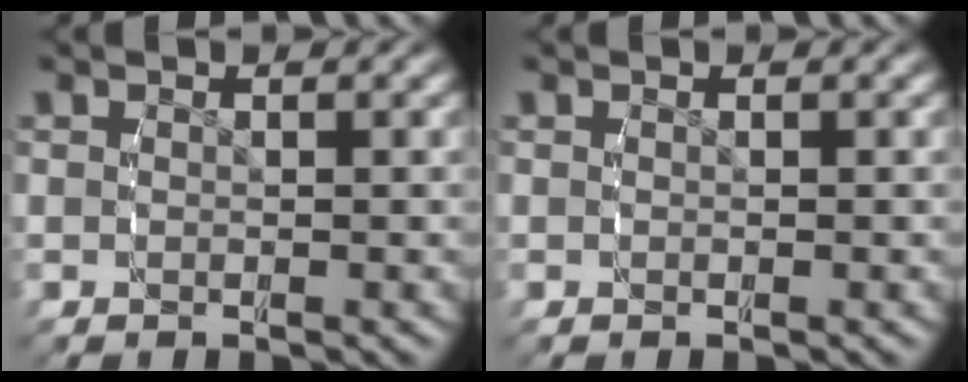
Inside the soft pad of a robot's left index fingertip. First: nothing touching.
{"total": 0.0}